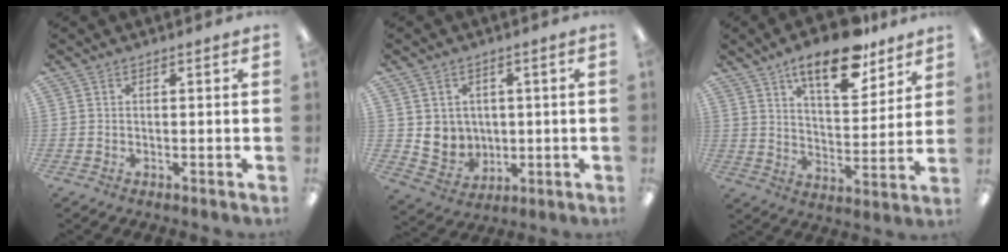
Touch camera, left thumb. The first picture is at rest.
{"total": 6.3, "force": [3.2, 5.3, -0.8], "torque": [-0.013, -0.023, 0.069]}
{"total": 15.6, "force": [11.3, 5.6, 9.1], "torque": [-0.132, -0.059, 0.189]}